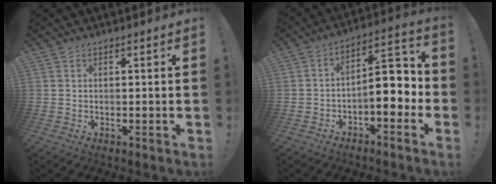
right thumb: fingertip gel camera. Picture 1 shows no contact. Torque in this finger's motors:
{"motor_torque": [1.34, 1.79, 0.80, -0.96, 0.01]}